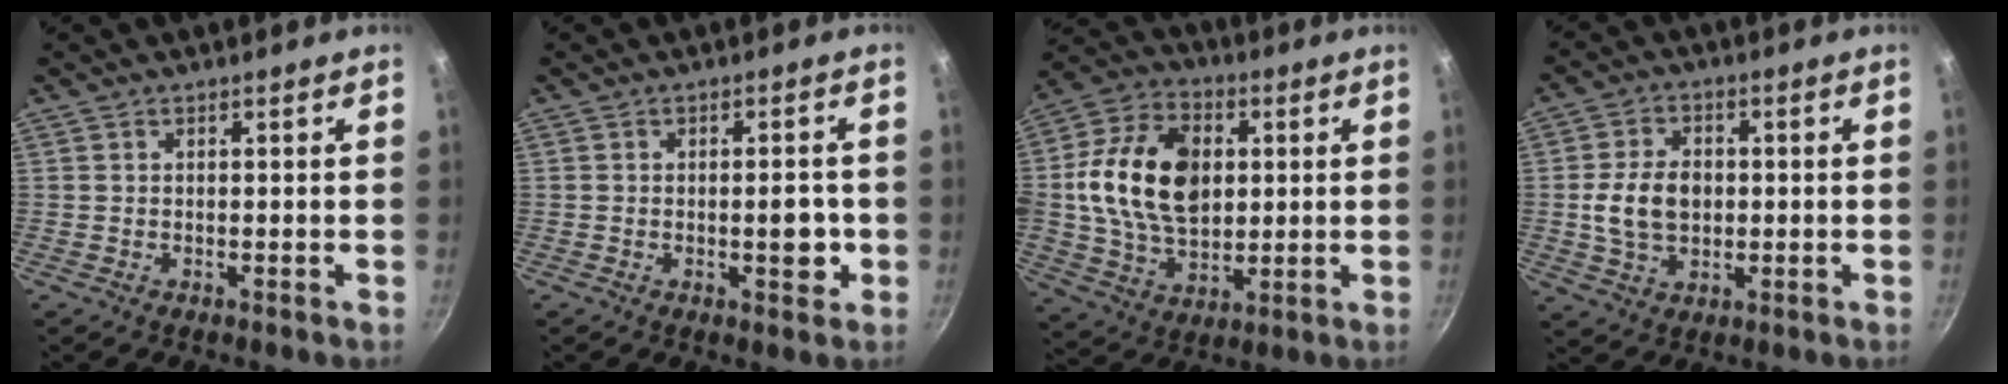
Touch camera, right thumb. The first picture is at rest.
{"total": 4.7, "force": [-1.0, 2.0, 4.2], "torque": [-0.036, 0.007, -0.013]}
{"total": 20.0, "force": [2.4, 13.6, 14.4], "torque": [-0.243, 0.006, 0.037]}
{"total": 9.2, "force": [0.0, 6.6, 6.5], "torque": [-0.103, 0.007, -0.002]}